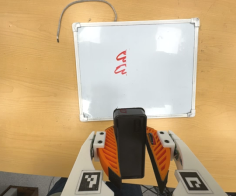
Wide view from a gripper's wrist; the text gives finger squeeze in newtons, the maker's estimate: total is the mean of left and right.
{"total": 9.2, "left": 9.3, "right": 9.0}